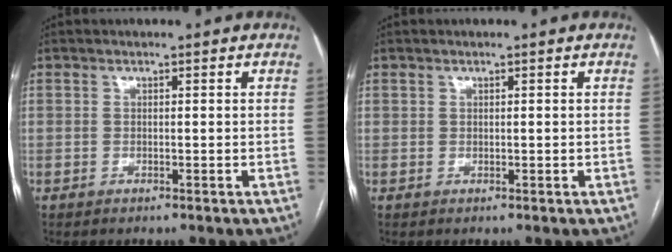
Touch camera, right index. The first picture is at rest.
{"total": 0.0}